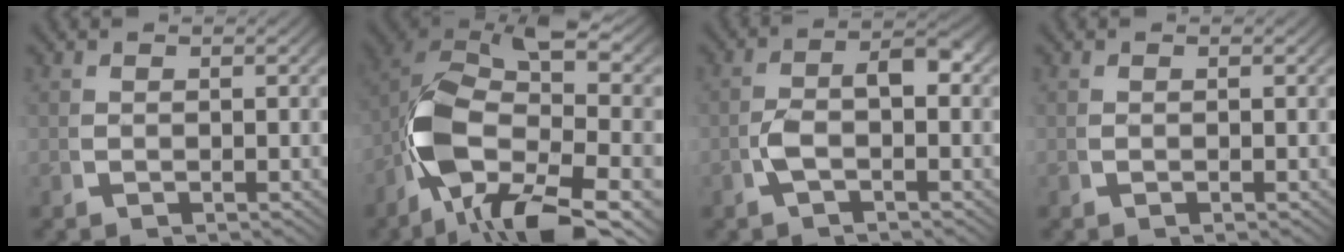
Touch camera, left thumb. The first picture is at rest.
{"total": 16.8, "force": [-1.8, 9.7, 13.6], "torque": [-0.275, -0.049, -0.003]}
{"total": 4.1, "force": [-0.5, 2.0, 3.5], "torque": [-0.066, 0.005, -0.012]}
{"total": 0.0}